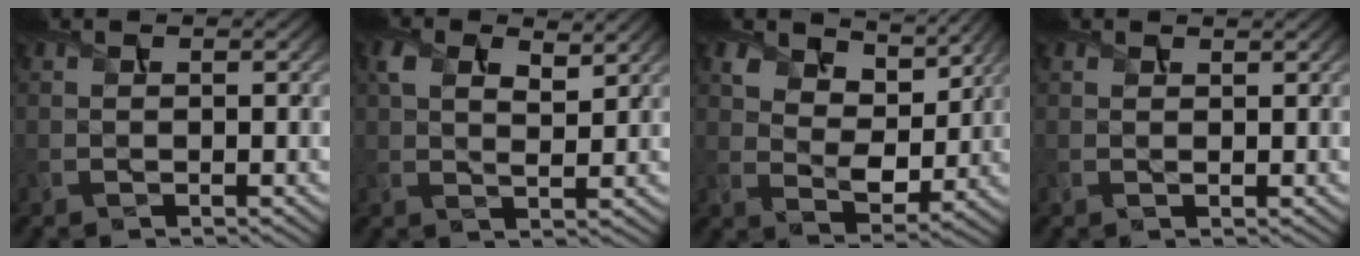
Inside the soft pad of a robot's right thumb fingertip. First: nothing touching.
{"total": 4.8, "force": [2.6, 2.2, 3.4], "torque": [-0.074, 0.001, 0.049]}
{"total": 7.7, "force": [4.8, 4.7, 3.8], "torque": [-0.083, -0.004, 0.081]}
{"total": 0.9, "force": [0.7, 0.3, 0.3], "torque": [-0.010, -0.002, 0.015]}